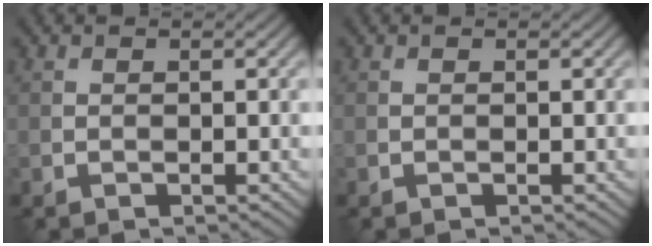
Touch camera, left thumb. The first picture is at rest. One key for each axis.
{"total": 0.0}